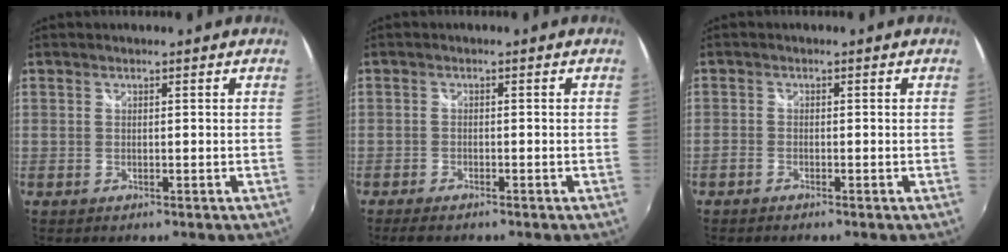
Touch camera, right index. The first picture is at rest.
{"total": 2.9, "force": [-2.5, 0.7, 1.3], "torque": [-0.036, -0.012, -0.046]}
{"total": 1.4, "force": [-1.2, 0.5, 0.5], "torque": [-0.016, -0.004, -0.027]}